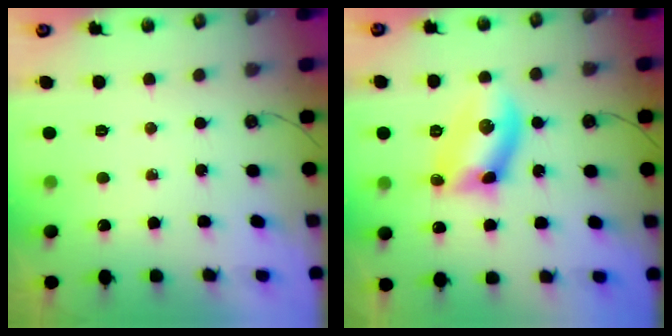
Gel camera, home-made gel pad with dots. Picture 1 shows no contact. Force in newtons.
{"total": 10.7, "press": 10.7, "slide": 0.7}